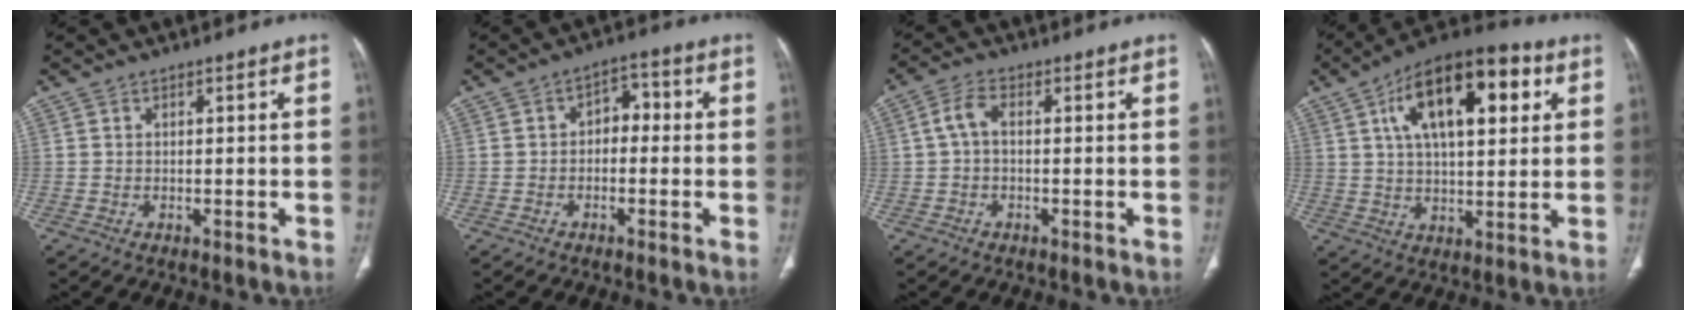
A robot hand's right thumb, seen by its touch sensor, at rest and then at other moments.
{"total": 4.6, "force": [-0.4, 3.2, 3.3], "torque": [-0.028, 0.024, -0.018]}
{"total": 3.7, "force": [0.0, 2.0, 3.1], "torque": [-0.063, 0.012, -0.004]}
{"total": 20.2, "force": [7.0, 9.2, 16.5], "torque": [-0.239, 0.007, 0.106]}